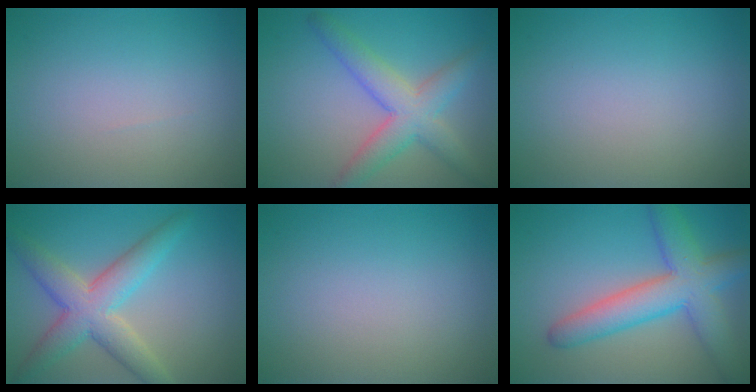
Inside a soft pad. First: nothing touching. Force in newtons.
{"total": 5.2, "press": 5.2, "slide": 0.2}
{"total": 0.0}
{"total": 5.0, "press": 4.9, "slide": 0.3}
{"total": 0.0}
{"total": 6.9, "press": 6.9, "slide": 0.2}